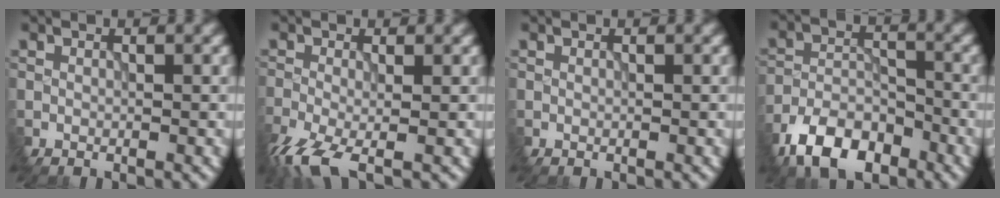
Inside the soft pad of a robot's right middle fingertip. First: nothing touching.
{"total": 4.9, "force": [-3.3, 1.2, 3.4], "torque": [-0.072, -0.015, -0.068]}
{"total": 0.0}
{"total": 6.6, "force": [-5.1, 2.9, 2.9], "torque": [-0.040, -0.003, -0.101]}